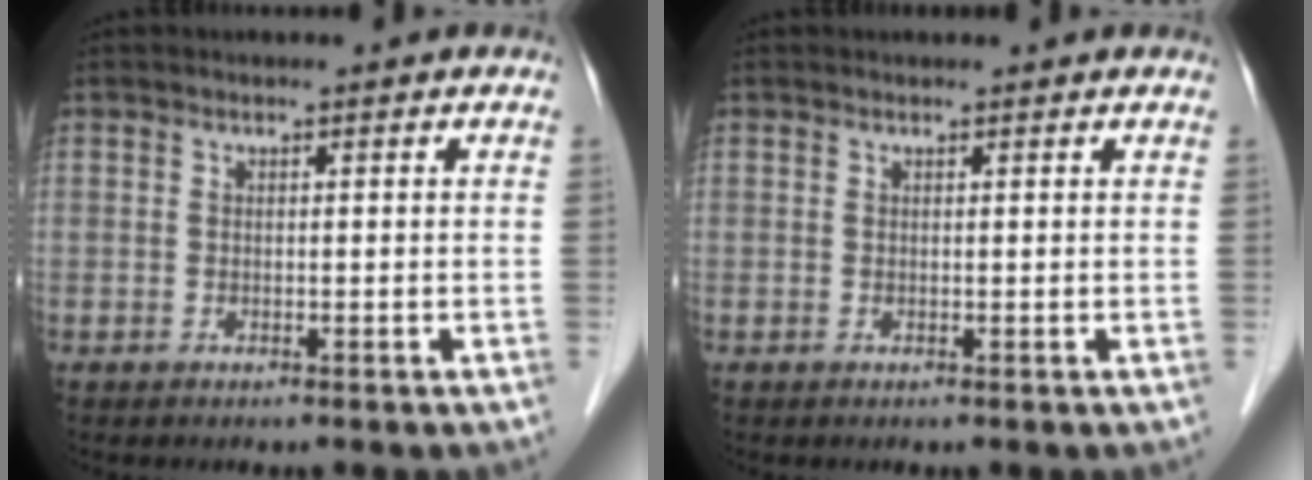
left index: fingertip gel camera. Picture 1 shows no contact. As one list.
[{"total": 1.7, "force": [1.6, 0.3, 0.4], "torque": [-0.011, 0.017, 0.020]}]